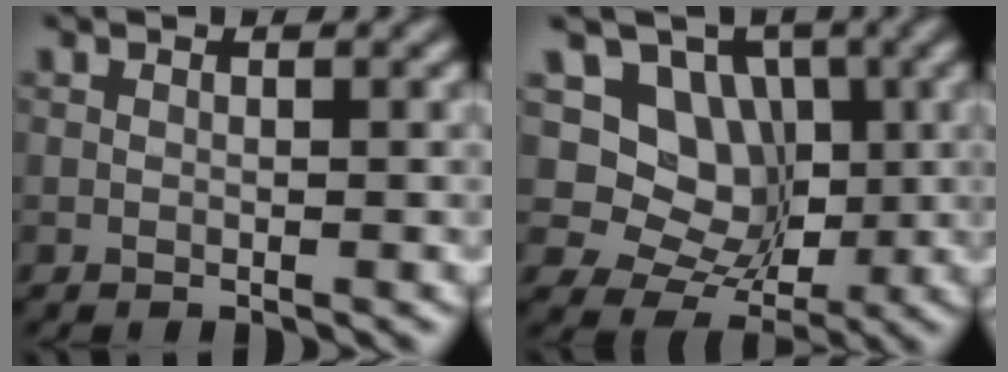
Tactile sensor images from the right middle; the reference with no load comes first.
{"total": 7.5, "force": [1.8, 6.5, 3.3], "torque": [-0.042, -0.002, 0.012]}